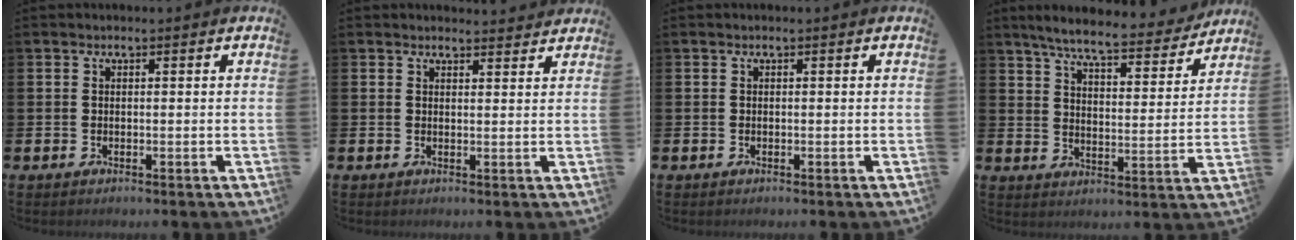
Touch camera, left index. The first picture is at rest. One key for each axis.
{"total": 1.6, "fx": 1.5, "fy": 0.2, "fz": -0.1, "tx": 0.010, "ty": -0.008, "tz": 0.026}
{"total": 0.0}
{"total": 7.2, "fx": 6.7, "fy": 0.7, "fz": 2.7, "tx": -0.073, "ty": -0.040, "tz": 0.112}